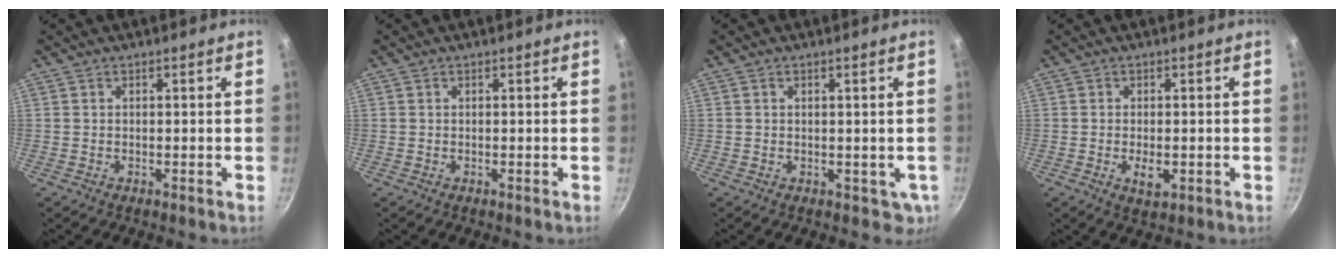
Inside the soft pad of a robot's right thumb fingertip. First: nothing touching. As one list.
[{"total": 0.0}, {"total": 3.1, "force": [0.4, 2.5, 1.8], "torque": [-0.017, -0.002, 0.011]}, {"total": 3.4, "force": [-0.9, 1.6, 2.9], "torque": [-0.048, -0.003, -0.010]}]